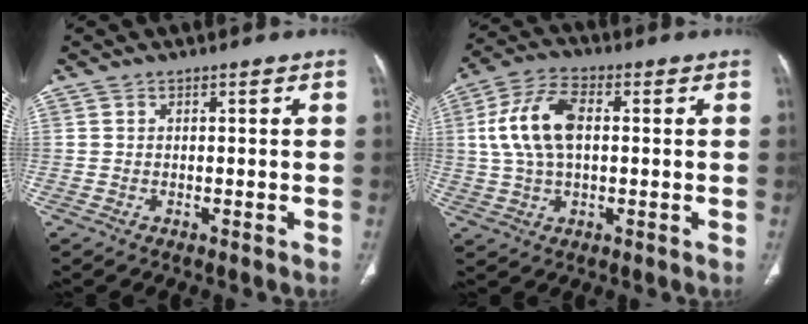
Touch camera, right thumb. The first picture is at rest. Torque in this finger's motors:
{"motor_torque": [0.58, 2.13, 0.55, -0.55, 0.44]}